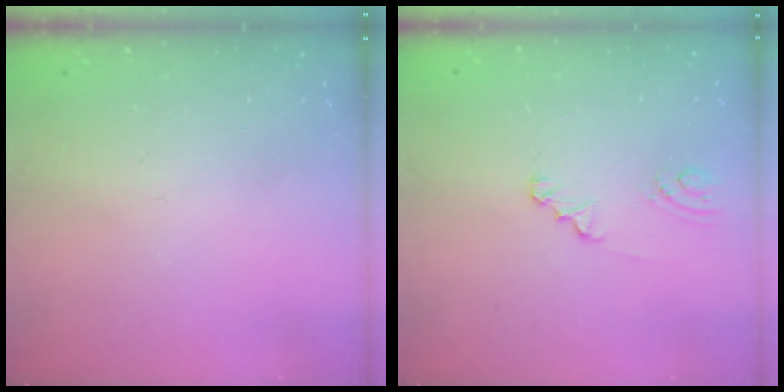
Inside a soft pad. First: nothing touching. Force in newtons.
{"total": 2.2, "press": 2.2, "slide": 0.3}